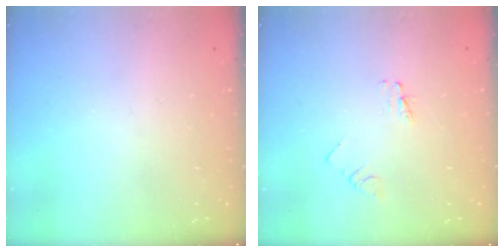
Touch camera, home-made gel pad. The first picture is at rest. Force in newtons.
{"total": 2.8, "press": 2.8, "slide": 0.3}